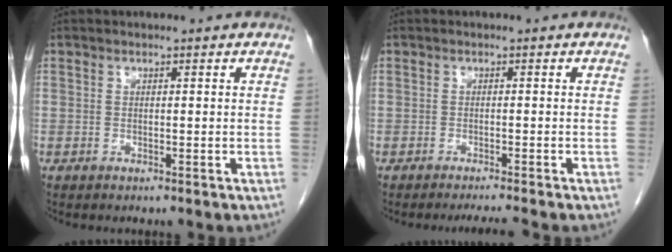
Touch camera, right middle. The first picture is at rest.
{"total": 2.8, "force": [-2.6, -0.8, 1.0], "torque": [-0.012, -0.009, -0.040]}